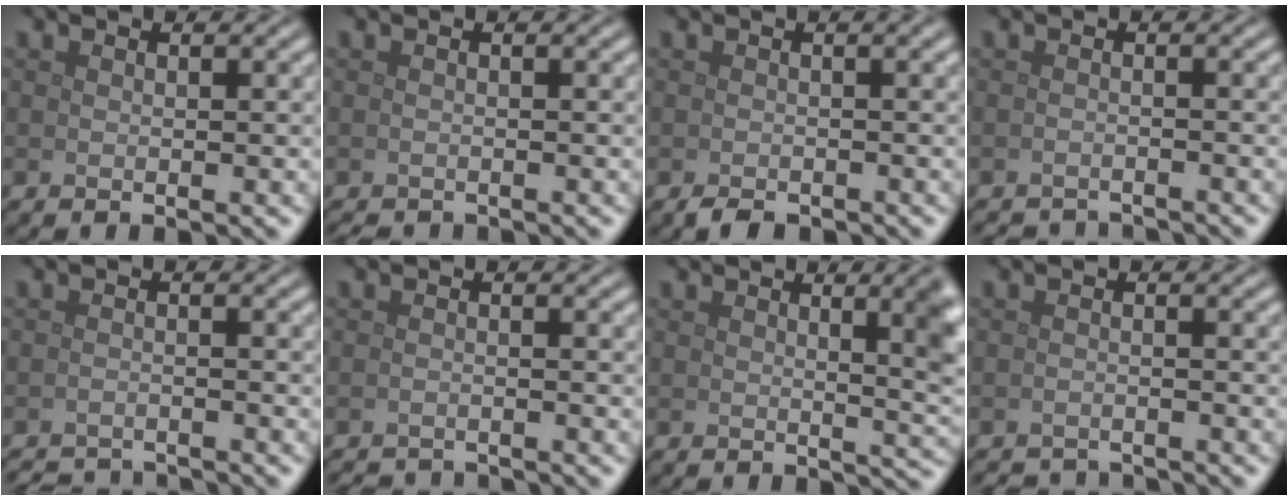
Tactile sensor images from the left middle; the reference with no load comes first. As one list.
[{"total": 1.4, "force": [-1.4, 0.2, 0.2], "torque": [0.003, -0.007, -0.022]}, {"total": 1.9, "force": [-1.3, 0.7, 1.1], "torque": [-0.023, -0.005, -0.021]}, {"total": 3.1, "force": [-3.0, 0.3, 0.4], "torque": [-0.007, -0.009, -0.046]}, {"total": 4.0, "force": [-3.9, 0.5, 0.7], "torque": [-0.015, 0.000, -0.062]}, {"total": 3.4, "force": [-3.4, 0.3, 0.6], "torque": [-0.014, -0.007, -0.053]}, {"total": 6.1, "force": [1.6, 2.3, 5.4], "torque": [-0.031, 0.008, 0.019]}, {"total": 3.1, "force": [-3.1, 0.3, 0.3], "torque": [-0.005, -0.006, -0.047]}]